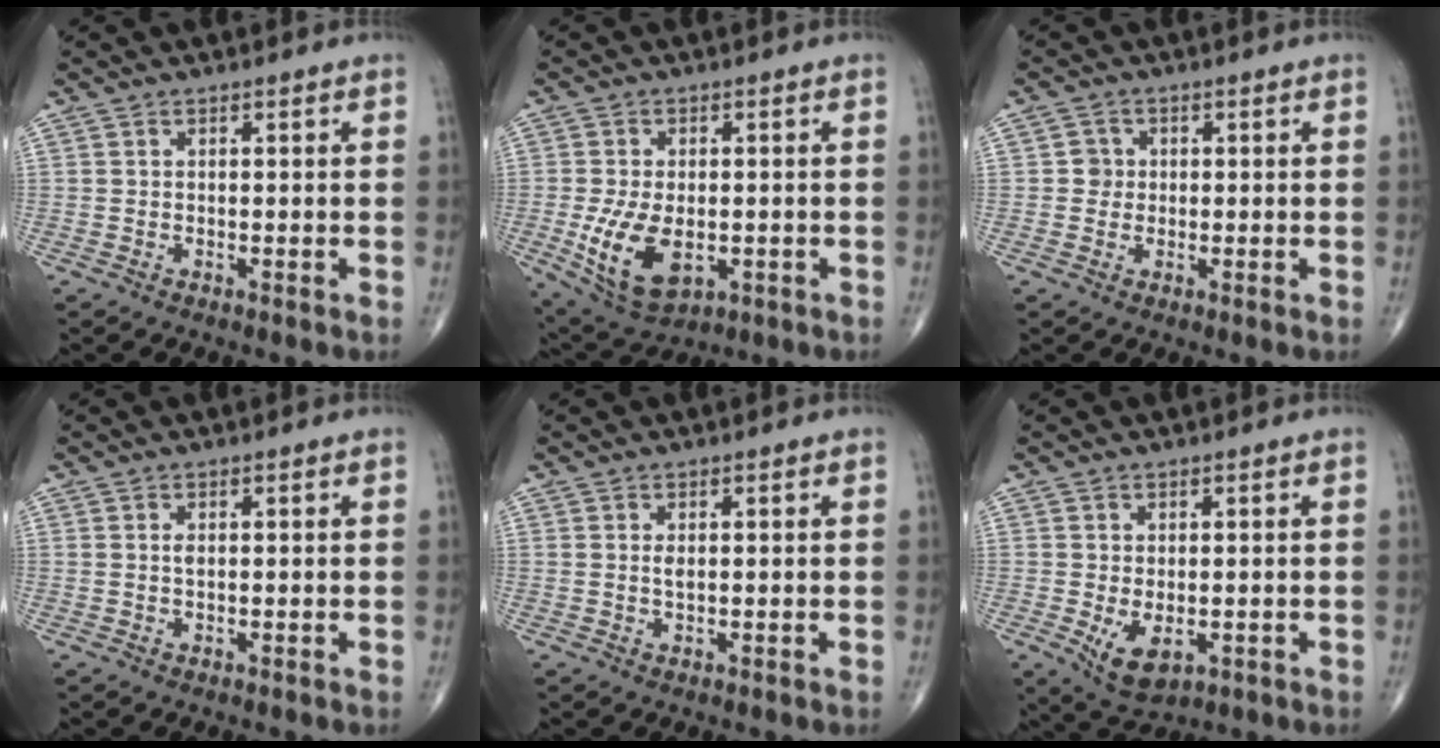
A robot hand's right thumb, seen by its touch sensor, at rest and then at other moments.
{"total": 11.4, "force": [-2.4, 6.6, 8.9], "torque": [-0.160, -0.006, -0.025]}
{"total": 2.4, "force": [0.1, 2.3, 0.6], "torque": [0.007, 0.006, -0.003]}
{"total": 1.1, "force": [0.3, 0.5, 0.9], "torque": [-0.013, -0.001, 0.006]}
{"total": 1.2, "force": [0.2, 0.5, 1.1], "torque": [-0.017, -0.002, 0.006]}
{"total": 6.0, "force": [-1.3, 3.6, 4.7], "torque": [-0.071, -0.011, -0.008]}